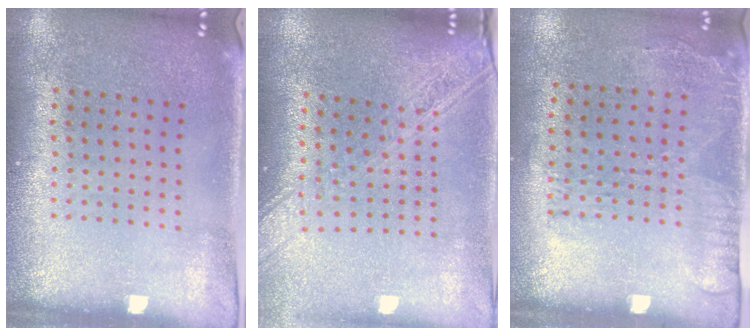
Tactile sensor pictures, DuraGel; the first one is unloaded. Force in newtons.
{"total": 2.2, "press": 1.9, "slide": 1.2}
{"total": 1.7, "press": 1.2, "slide": 1.2}